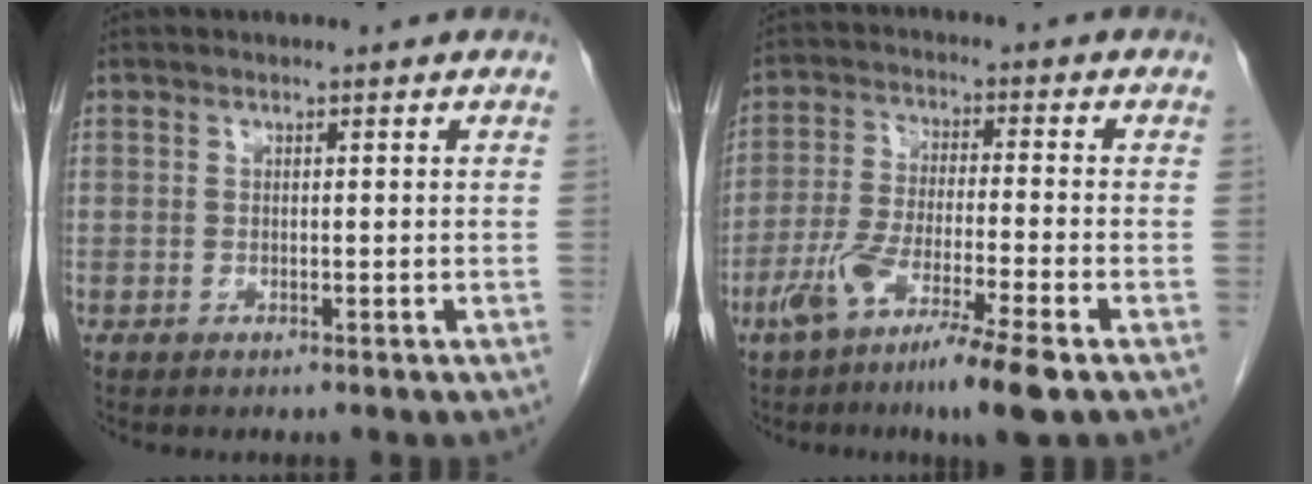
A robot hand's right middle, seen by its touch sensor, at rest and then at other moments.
{"total": 10.6, "force": [-6.4, 0.0, 8.4], "torque": [-0.166, -0.023, -0.118]}